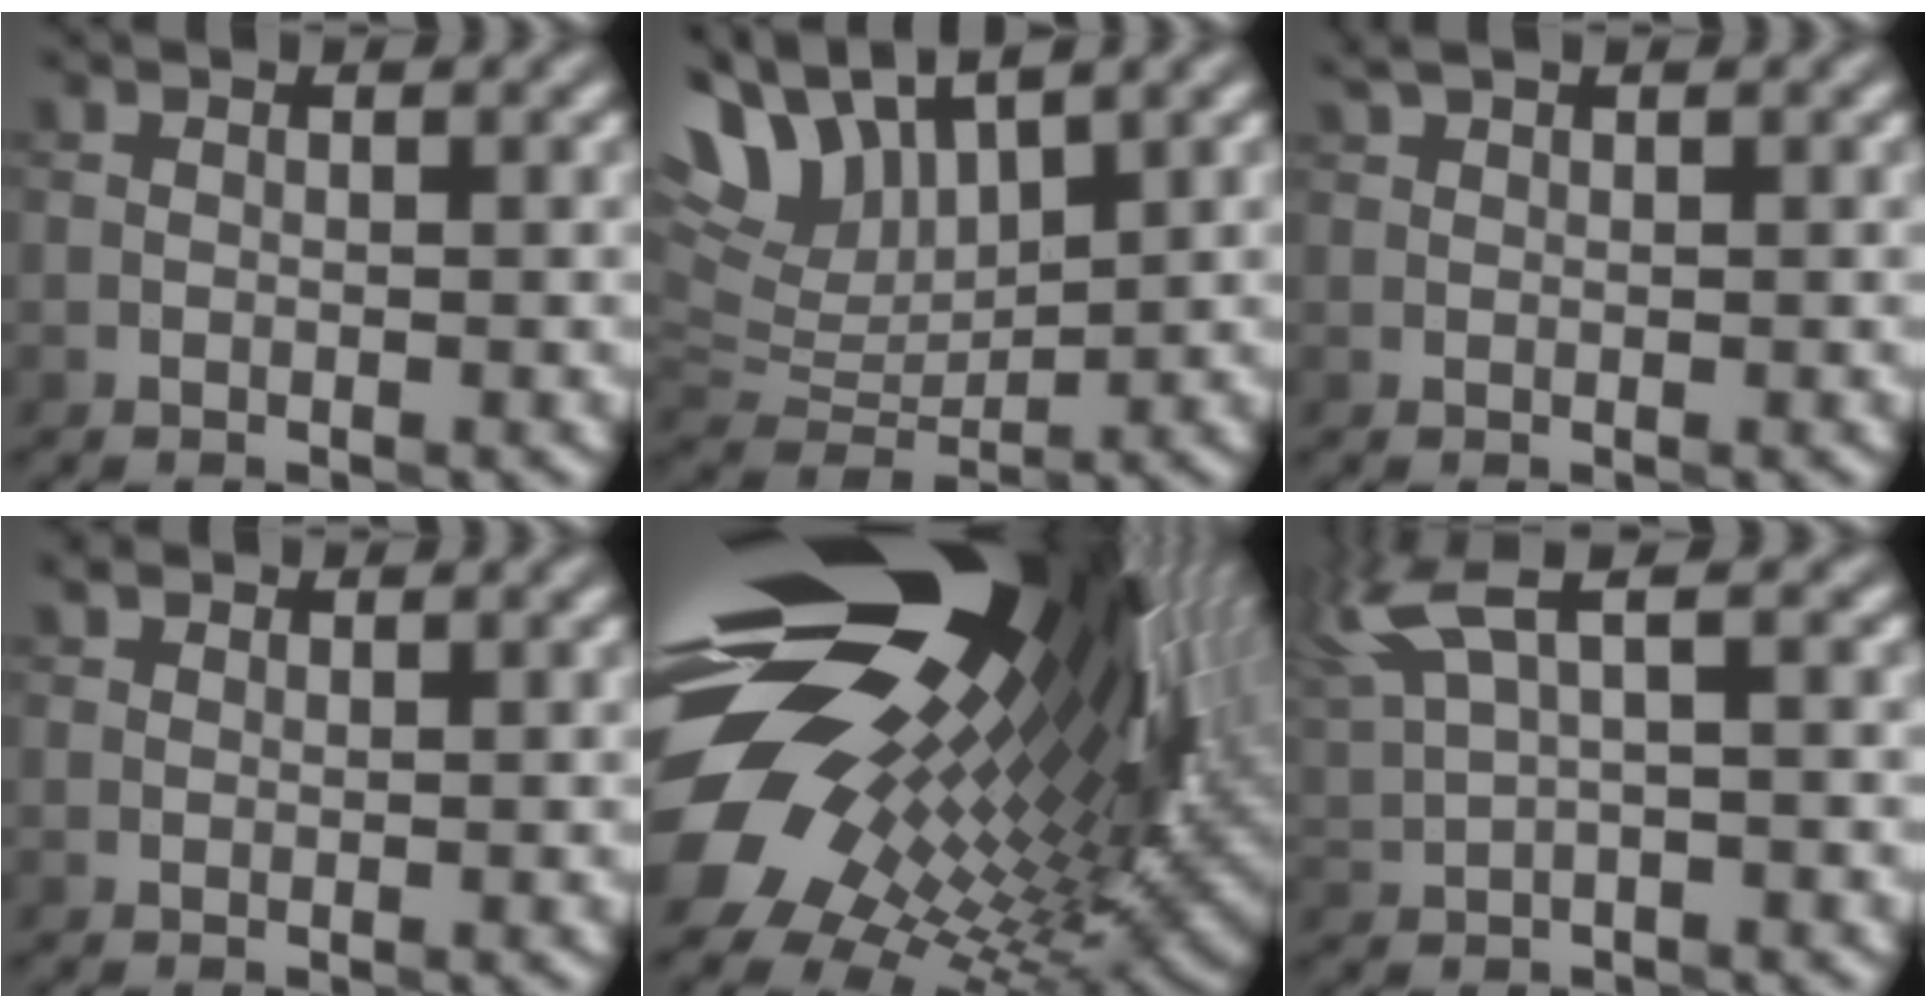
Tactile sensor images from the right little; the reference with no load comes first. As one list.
[{"total": 7.8, "force": [5.5, 3.0, 4.7], "torque": [-0.110, 0.012, 0.102]}, {"total": 1.1, "force": [1.0, 0.2, 0.5], "torque": [-0.015, 0.005, 0.024]}, {"total": 1.0, "force": [0.8, 0.5, 0.3], "torque": [-0.008, 0.002, 0.012]}, {"total": 19.7, "force": [6.3, 10.3, 15.6], "torque": [-0.280, 0.012, 0.111]}, {"total": 5.4, "force": [3.0, 1.2, 4.3], "torque": [-0.109, 0.019, 0.063]}]